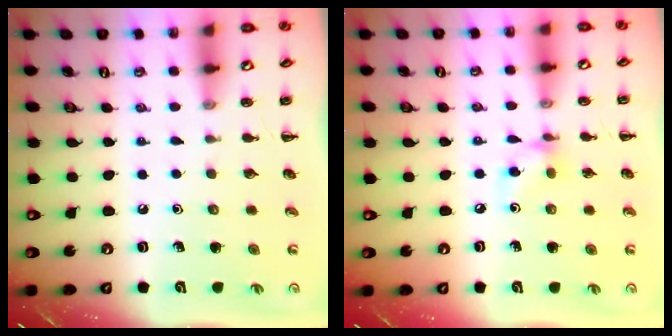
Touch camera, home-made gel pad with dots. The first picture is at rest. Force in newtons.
{"total": 6.7, "press": 6.6, "slide": 1.3}